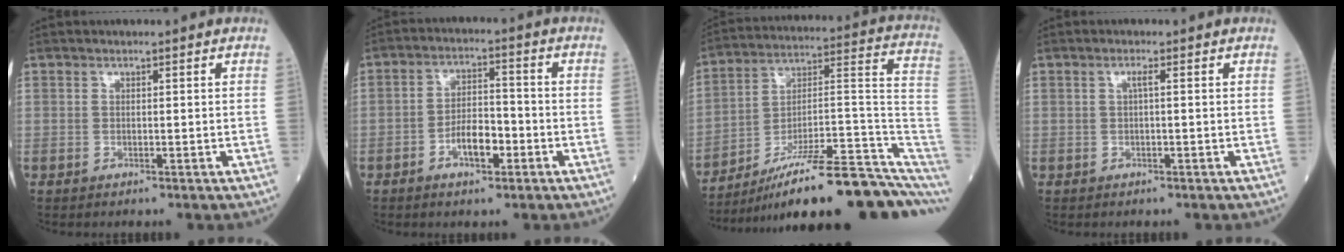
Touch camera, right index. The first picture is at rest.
{"total": 5.8, "force": [-2.5, 2.3, 4.6], "torque": [-0.087, 0.011, -0.043]}
{"total": 23.2, "force": [-15.8, 3.8, 16.6], "torque": [-0.160, 0.044, -0.236]}
{"total": 1.0, "force": [0.2, -0.1, 0.9], "torque": [-0.018, 0.002, 0.004]}